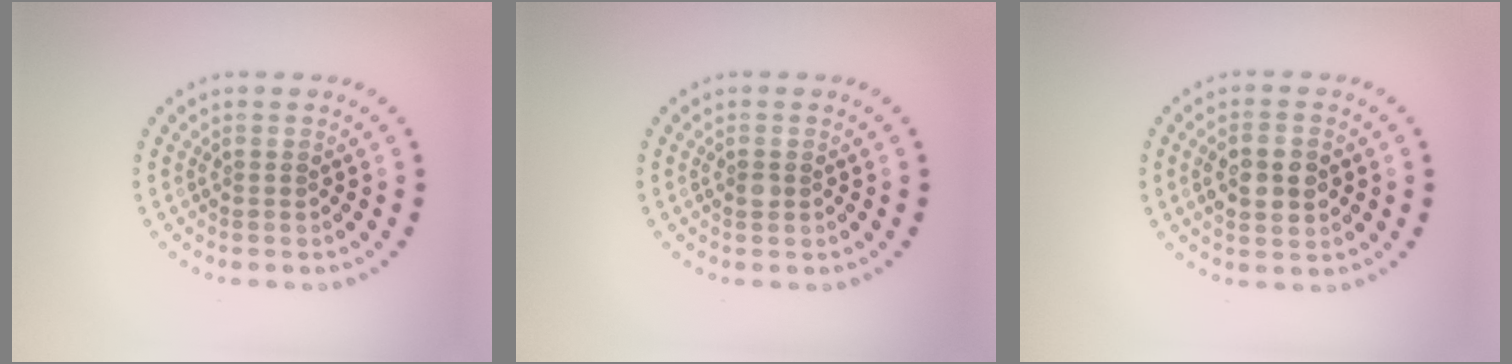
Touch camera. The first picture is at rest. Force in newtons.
{"total": 0.9, "press": 0.9, "slide": 0.1}
{"total": 3.9, "press": 3.9, "slide": 0.3}